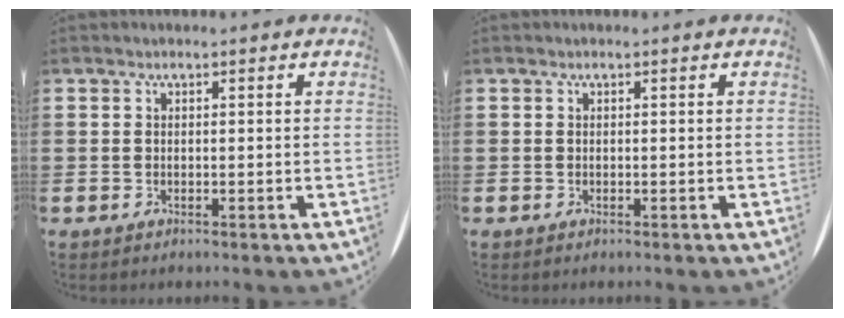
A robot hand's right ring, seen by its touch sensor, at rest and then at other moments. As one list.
[{"total": 0.0}]